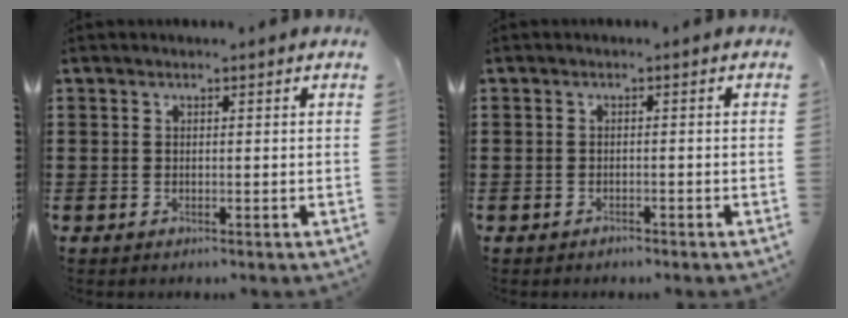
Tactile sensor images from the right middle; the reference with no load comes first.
{"total": 0.9, "force": [-0.8, 0.2, 0.0], "torque": [-0.003, 0.000, -0.018]}